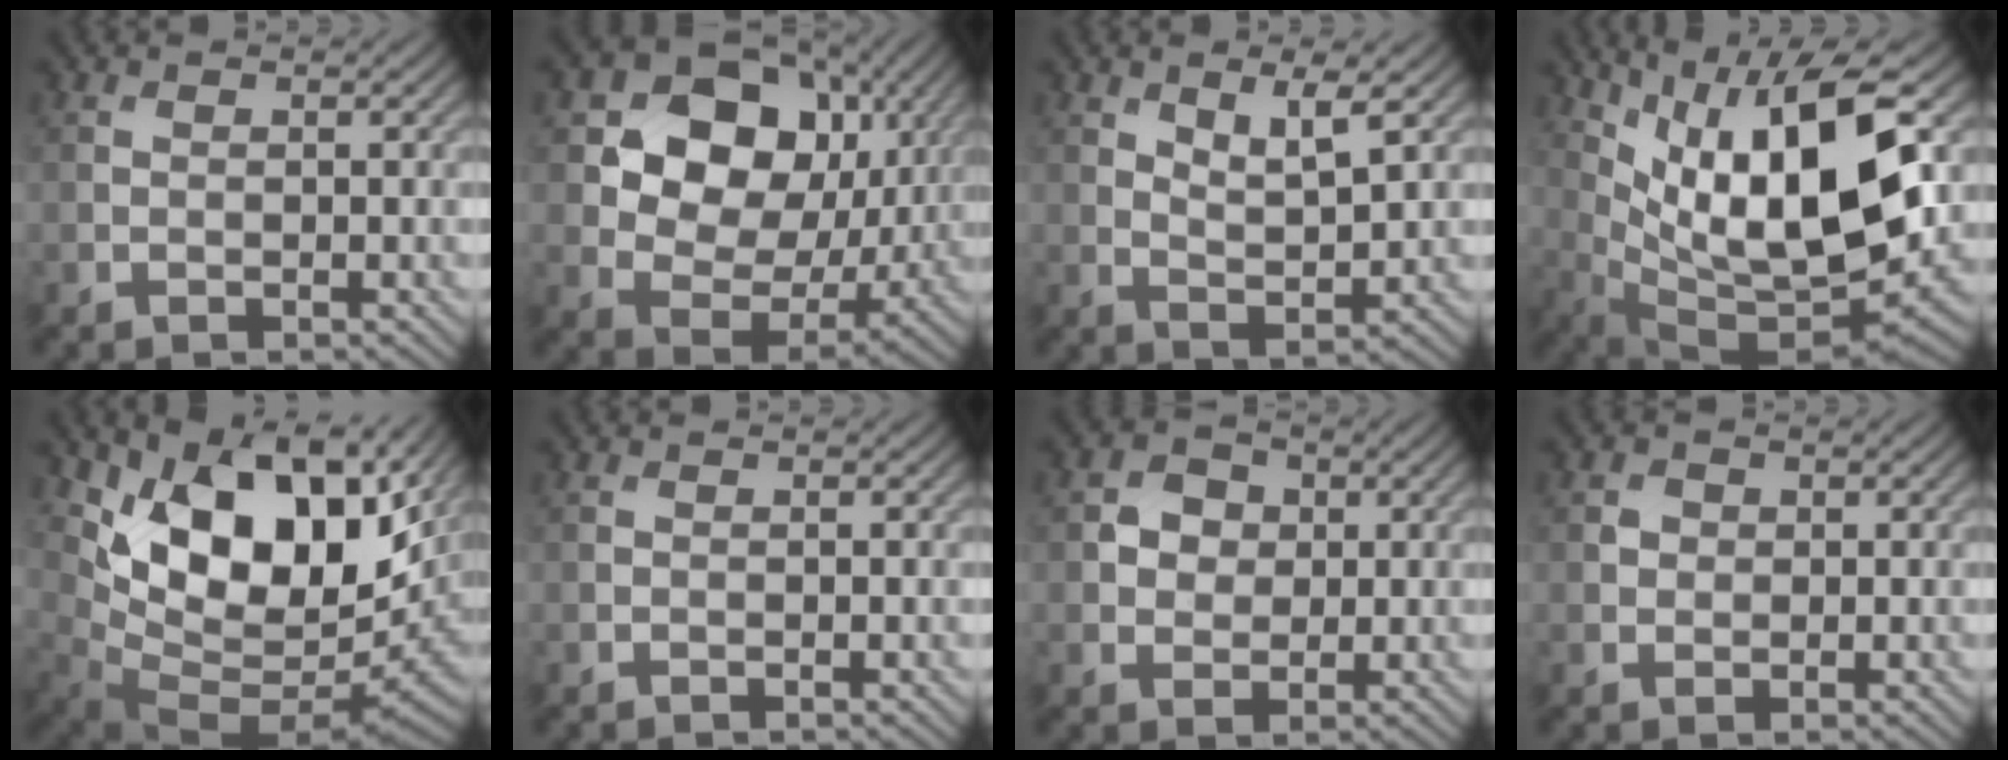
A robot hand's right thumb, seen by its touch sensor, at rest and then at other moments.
{"total": 13.7, "force": [4.1, 10.5, 7.8], "torque": [-0.153, 0.000, 0.065]}
{"total": 4.4, "force": [2.4, 1.4, 3.4], "torque": [-0.071, -0.008, 0.045]}
{"total": 15.6, "force": [4.8, 6.3, 13.5], "torque": [-0.252, -0.002, 0.091]}
{"total": 15.2, "force": [5.8, 8.0, 11.6], "torque": [-0.212, -0.013, 0.123]}
{"total": 0.0}
{"total": 3.6, "force": [0.6, 3.2, 1.6], "torque": [-0.033, 0.004, 0.003]}
{"total": 1.3, "force": [0.3, 1.2, 0.4], "torque": [-0.006, -0.003, 0.002]}